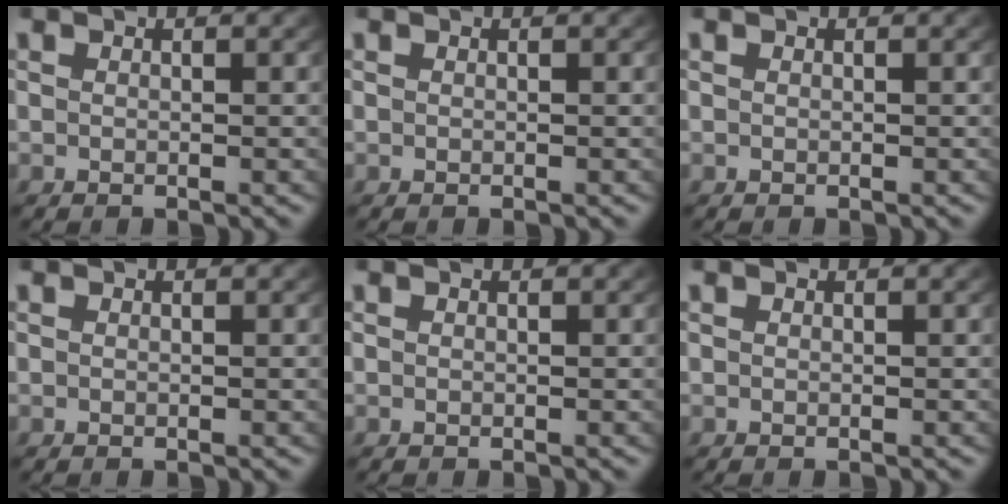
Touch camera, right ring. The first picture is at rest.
{"total": 0.0}
{"total": 0.0}
{"total": 0.0}
{"total": 0.0}
{"total": 0.0}